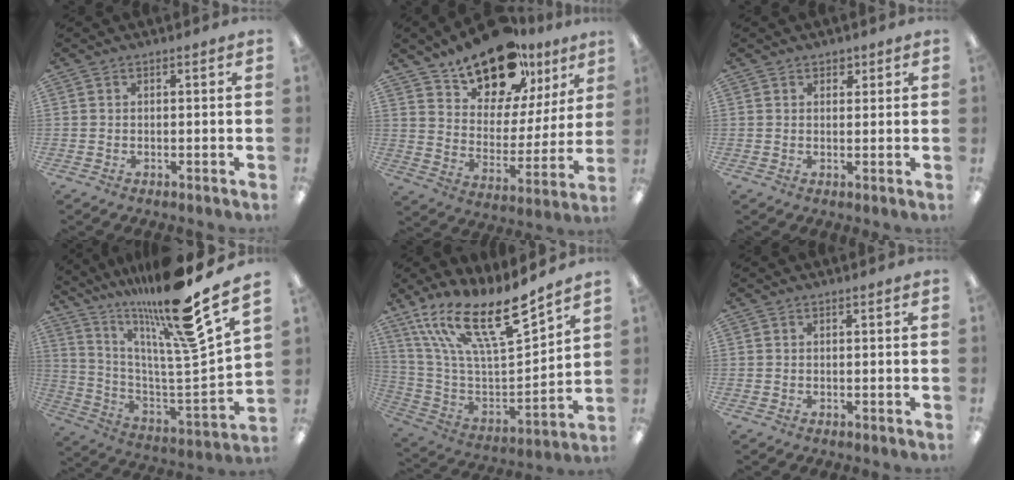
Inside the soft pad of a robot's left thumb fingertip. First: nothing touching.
{"total": 18.4, "force": [14.6, 8.6, 7.3], "torque": [-0.114, -0.104, 0.258]}
{"total": 1.9, "force": [1.4, 1.1, 0.5], "torque": [-0.002, -0.002, 0.024]}
{"total": 22.5, "force": [18.0, 0.7, 13.6], "torque": [-0.198, -0.160, 0.272]}
{"total": 17.5, "force": [12.7, 5.1, 10.8], "torque": [-0.198, -0.072, 0.217]}
{"total": 0.0}